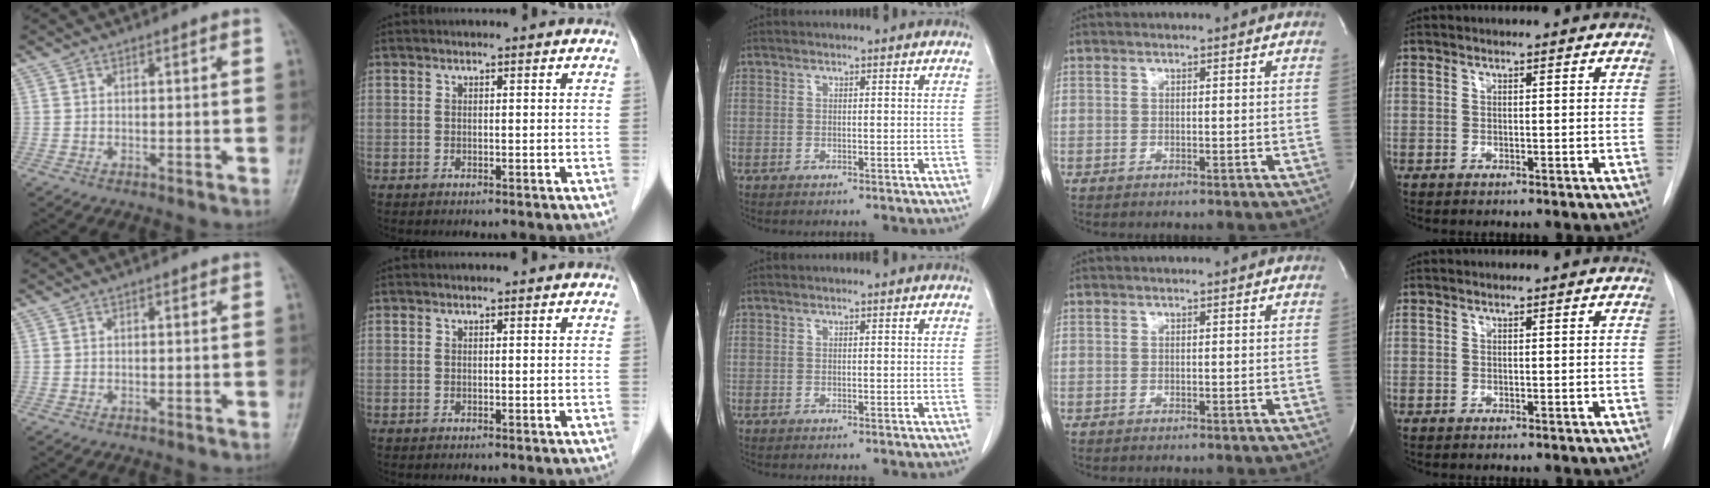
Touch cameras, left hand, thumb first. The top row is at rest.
{}